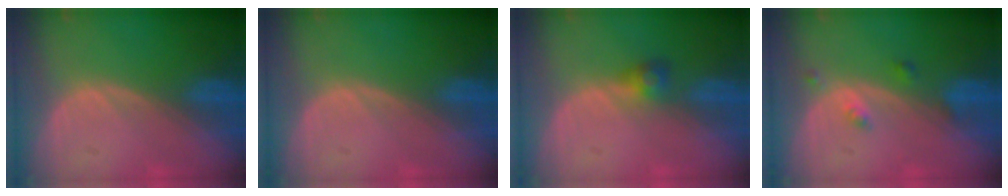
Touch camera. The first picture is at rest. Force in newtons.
{"total": 0.0}
{"total": 2.6, "press": 2.5, "slide": 0.7}
{"total": 2.1, "press": 2.1, "slide": 0.2}